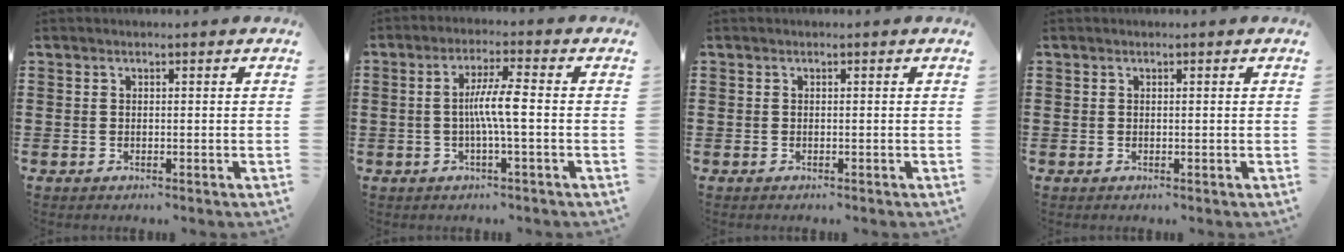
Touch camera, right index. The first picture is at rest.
{"total": 5.5, "force": [-0.6, 0.2, 5.4], "torque": [-0.097, -0.002, -0.015]}
{"total": 0.0}
{"total": 0.0}